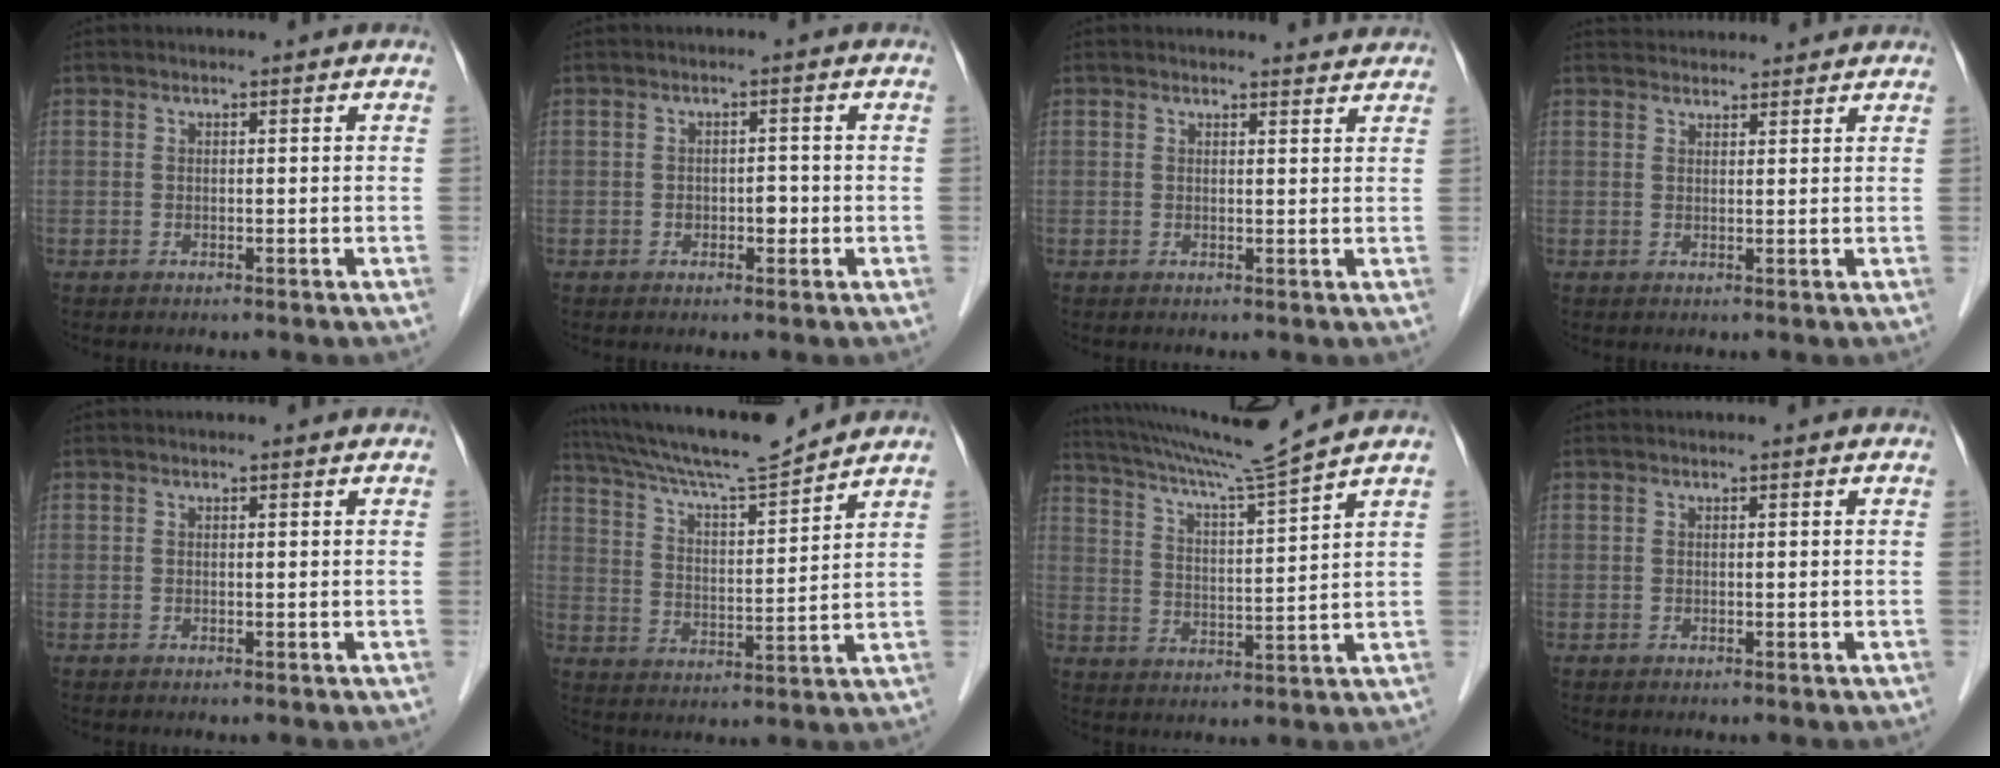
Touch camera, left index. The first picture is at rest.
{"total": 1.7, "force": [-0.6, 1.0, 1.2], "torque": [-0.016, 0.003, -0.007]}
{"total": 2.9, "force": [2.9, 0.4, 0.0], "torque": [-0.008, -0.003, 0.027]}
{"total": 6.6, "force": [6.4, 1.4, 1.0], "torque": [-0.011, 0.035, 0.085]}
{"total": 0.0}
{"total": 13.5, "force": [12.5, -0.7, 4.9], "torque": [-0.098, 0.004, 0.213]}
{"total": 11.8, "force": [10.6, -3.2, 4.2], "torque": [-0.084, -0.024, 0.183]}
{"total": 0.0}